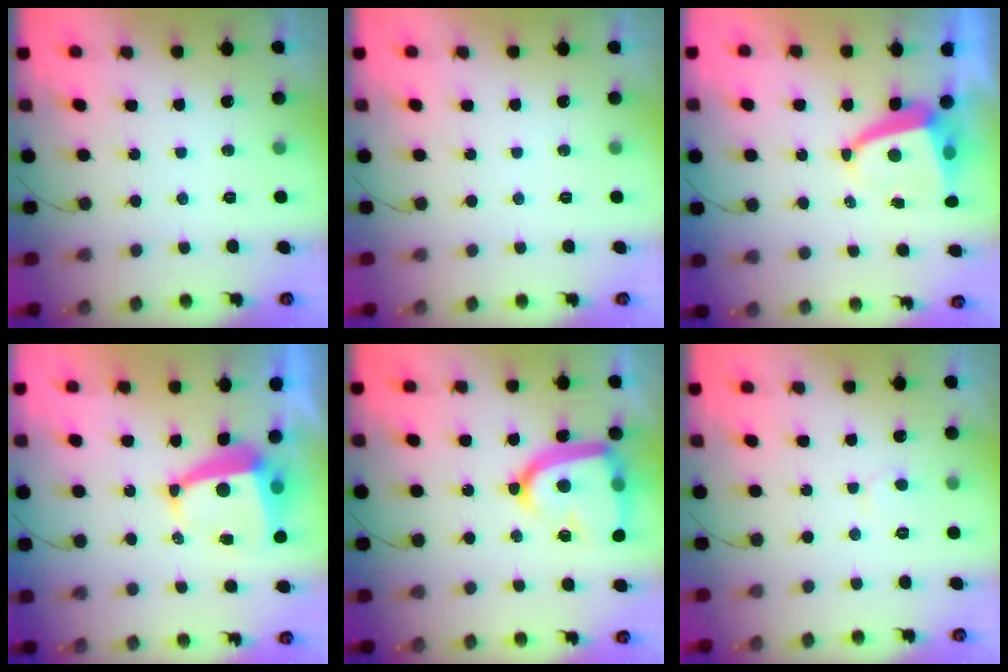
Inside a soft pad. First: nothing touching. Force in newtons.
{"total": 0.0}
{"total": 5.3, "press": 5.3, "slide": 0.5}
{"total": 7.5, "press": 7.5, "slide": 0.9}
{"total": 19.6, "press": 19.5, "slide": 1.7}
{"total": 4.4, "press": 4.3, "slide": 0.5}